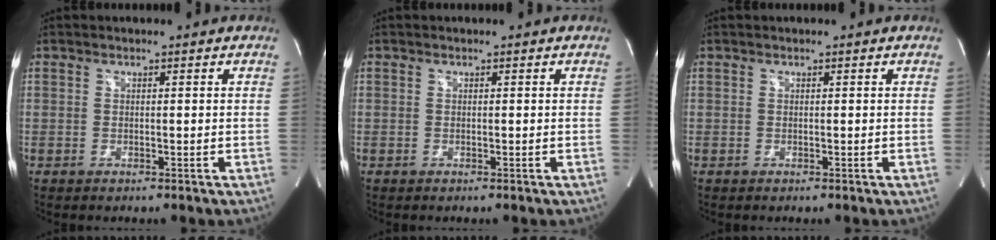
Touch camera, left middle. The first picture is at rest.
{"total": 0.0}
{"total": 0.0}